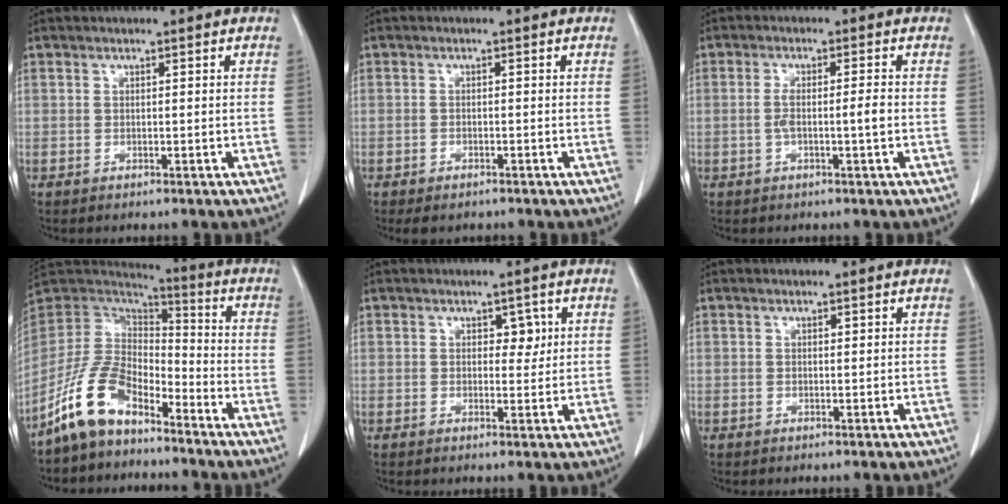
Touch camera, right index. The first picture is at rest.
{"total": 2.5, "force": [-2.0, 1.1, 1.1], "torque": [-0.014, -0.002, -0.023]}
{"total": 3.5, "force": [-0.7, 0.1, 3.4], "torque": [-0.068, 0.004, -0.011]}
{"total": 11.7, "force": [-8.4, 5.3, 6.2], "torque": [-0.139, 0.021, -0.170]}
{"total": 2.3, "force": [0.9, 1.5, 1.5], "torque": [-0.012, 0.003, 0.011]}
{"total": 0.0}